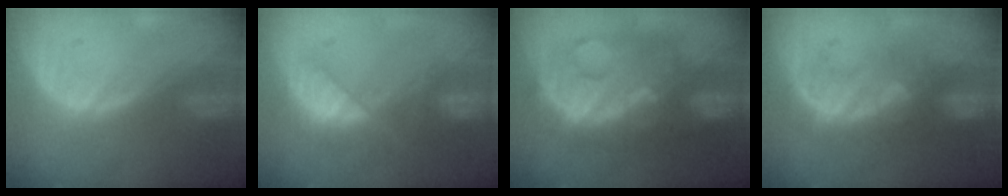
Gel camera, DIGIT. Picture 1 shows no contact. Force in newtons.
{"total": 7.2, "press": 7.0, "slide": 1.6}
{"total": 12.2, "press": 12.1, "slide": 1.3}
{"total": 8.1, "press": 7.9, "slide": 1.9}